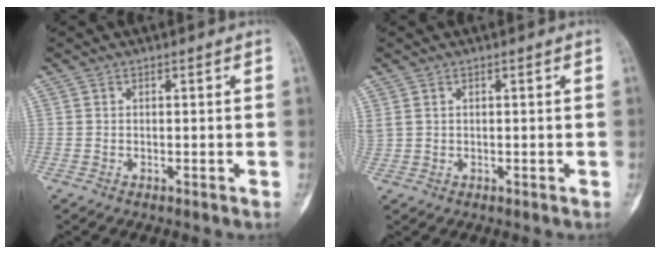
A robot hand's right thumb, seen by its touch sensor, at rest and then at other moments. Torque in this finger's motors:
{"motor_torque": [-0.12, 0.23, 0.85, 0.14, 0.15]}